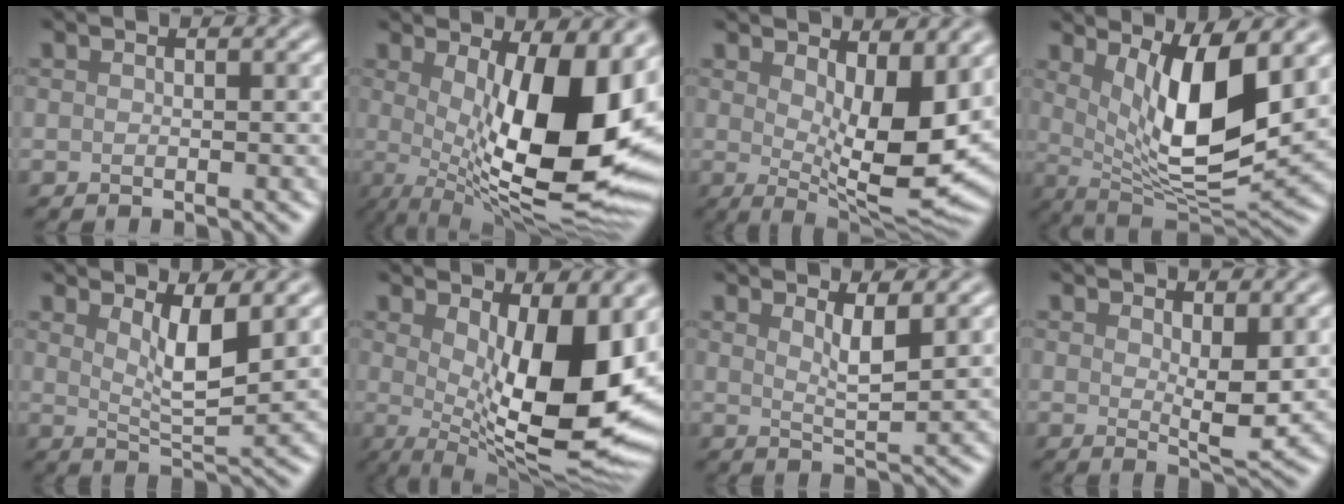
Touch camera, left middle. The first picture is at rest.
{"total": 15.0, "force": [1.0, 5.4, 13.9], "torque": [-0.177, -0.015, 0.019]}
{"total": 9.1, "force": [1.8, 3.4, 8.3], "torque": [-0.126, -0.018, 0.034]}
{"total": 9.2, "force": [2.7, 2.9, 8.3], "torque": [-0.140, -0.025, 0.055]}
{"total": 4.3, "force": [1.9, 1.1, 3.7], "torque": [-0.065, -0.012, 0.035]}
{"total": 13.9, "force": [2.1, 5.1, 12.7], "torque": [-0.167, -0.018, 0.036]}
{"total": 2.8, "force": [1.5, 0.7, 2.2], "torque": [-0.032, -0.007, 0.025]}
{"total": 3.2, "force": [1.0, 1.0, 2.8], "torque": [-0.048, -0.009, 0.019]}